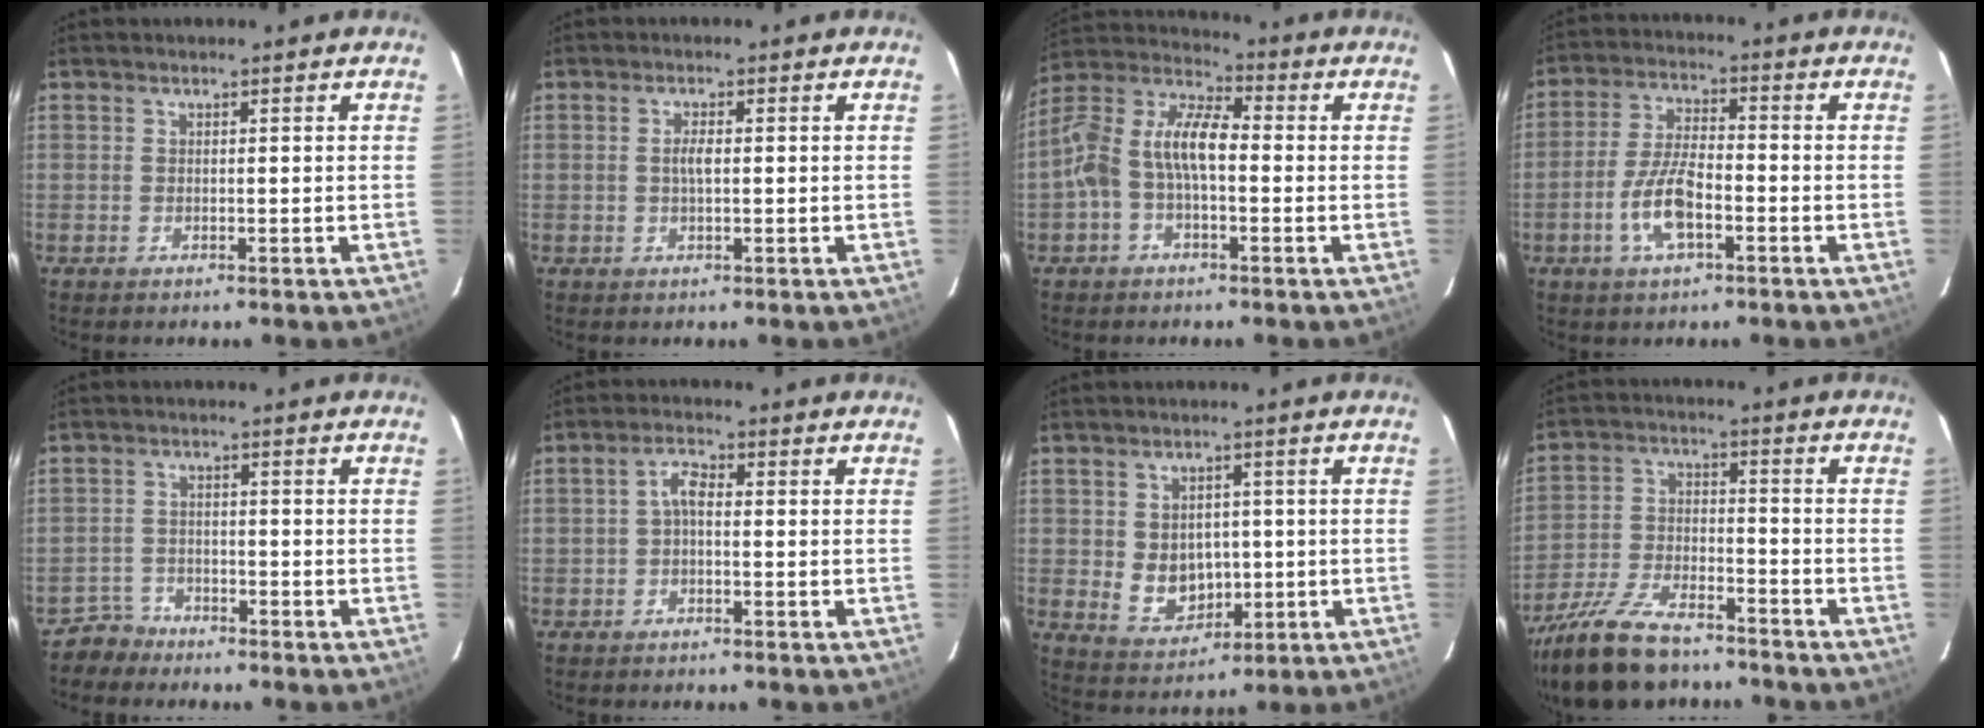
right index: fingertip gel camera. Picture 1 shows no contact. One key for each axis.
{"total": 2.0, "fx": 0.0, "fy": 0.6, "fz": 1.9, "tx": -0.038, "ty": 0.002, "tz": 0.000}
{"total": 11.4, "fx": -1.4, "fy": 5.6, "fz": 9.9, "tx": -0.203, "ty": 0.025, "tz": -0.034}
{"total": 8.8, "fx": -3.4, "fy": 3.1, "fz": 7.5, "tx": -0.157, "ty": 0.001, "tz": -0.065}
{"total": 3.6, "fx": -3.0, "fy": 2.0, "fz": -0.7, "tx": 0.008, "ty": 0.014, "tz": -0.059}
{"total": 2.6, "fx": -0.5, "fy": 1.2, "fz": 2.3, "tx": -0.048, "ty": 0.011, "tz": -0.010}
{"total": 7.7, "fx": -0.4, "fy": 6.3, "fz": 4.3, "tx": -0.088, "ty": -0.001, "tz": 0.016}
{"total": 18.9, "fx": -15.0, "fy": 6.7, "fz": 9.3, "tx": -0.204, "ty": -0.028, "tz": -0.262}